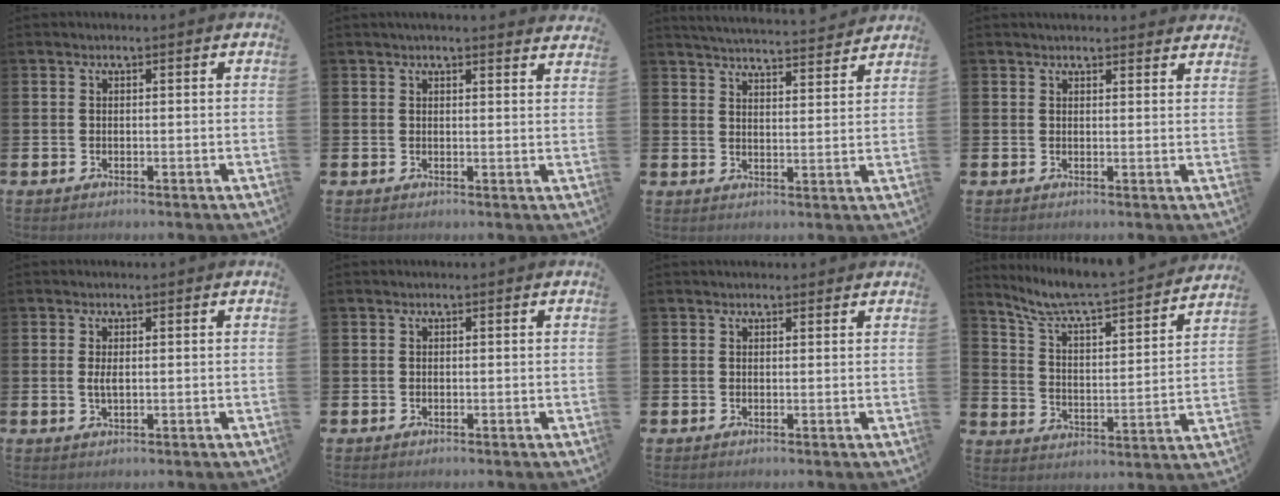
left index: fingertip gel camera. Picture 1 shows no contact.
{"total": 2.3, "force": [2.3, -0.2, 0.1], "torque": [-0.002, -0.011, 0.041]}
{"total": 5.0, "force": [5.0, 0.1, 0.5], "torque": [-0.019, -0.039, 0.087]}
{"total": 2.2, "force": [2.2, 0.3, -0.1], "torque": [0.008, -0.012, 0.038]}
{"total": 1.7, "force": [0.2, 0.6, 1.6], "torque": [-0.024, 0.001, 0.000]}
{"total": 0.0}
{"total": 1.0, "force": [0.9, 0.4, 0.2], "torque": [0.006, 0.003, 0.013]}
{"total": 7.6, "force": [7.2, 0.3, 2.6], "torque": [-0.085, -0.060, 0.117]}